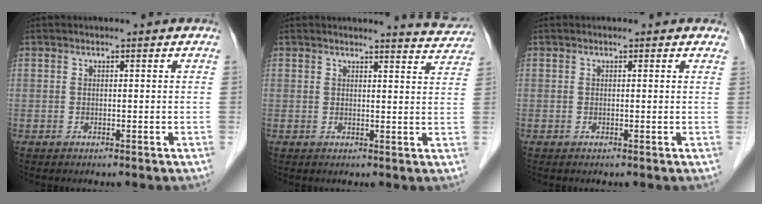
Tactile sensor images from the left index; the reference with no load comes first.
{"total": 5.3, "force": [5.3, 0.0, 0.1], "torque": [-0.006, -0.025, 0.044]}
{"total": 0.9, "force": [0.7, 0.4, 0.2], "torque": [-0.003, -0.001, -0.004]}